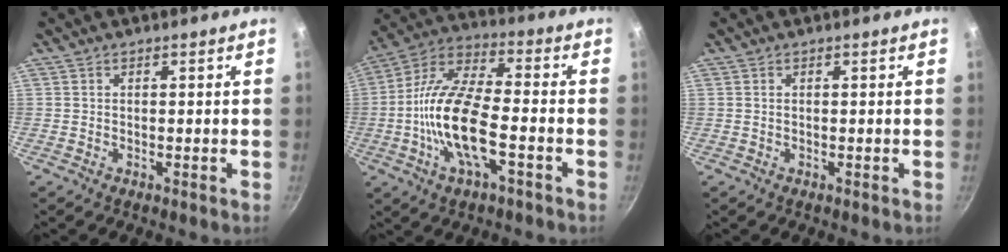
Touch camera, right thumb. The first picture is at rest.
{"total": 16.5, "force": [-3.8, 6.4, 14.7], "torque": [-0.299, 0.034, -0.074]}
{"total": 0.0}